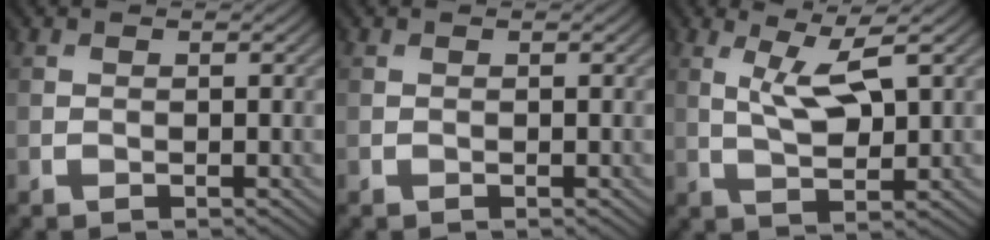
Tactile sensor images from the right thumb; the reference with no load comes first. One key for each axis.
{"total": 0.0}
{"total": 5.9, "fx": 2.1, "fy": 1.7, "fz": 5.3, "tx": -0.112, "ty": -0.001, "tz": 0.043}